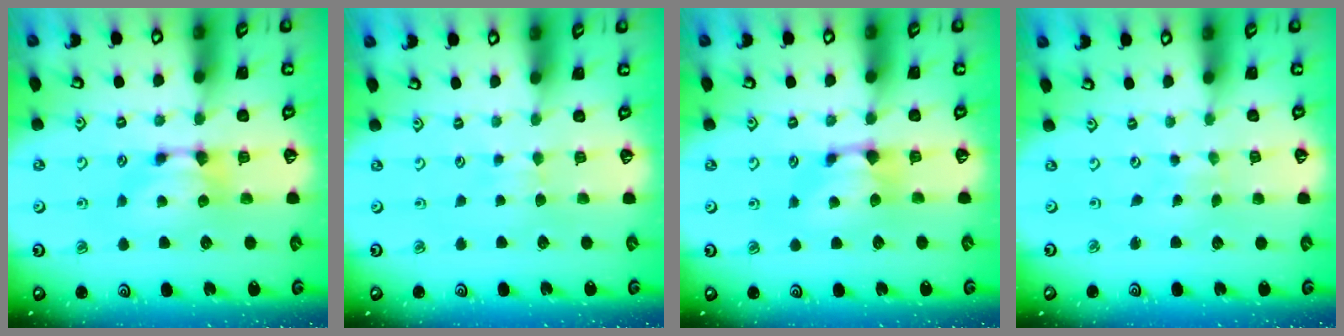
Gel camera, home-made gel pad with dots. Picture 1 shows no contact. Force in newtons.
{"total": 2.5, "press": 2.5, "slide": 0.3}
{"total": 0.9, "press": 0.2, "slide": 0.8}
{"total": 5.7, "press": 5.7, "slide": 0.2}